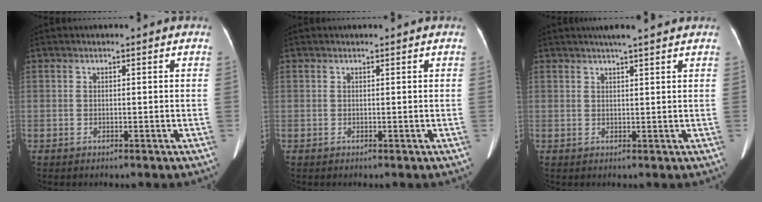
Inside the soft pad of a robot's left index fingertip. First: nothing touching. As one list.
[{"total": 0.0}, {"total": 5.6, "force": [4.7, 0.0, 3.1], "torque": [-0.047, 0.019, 0.066]}]